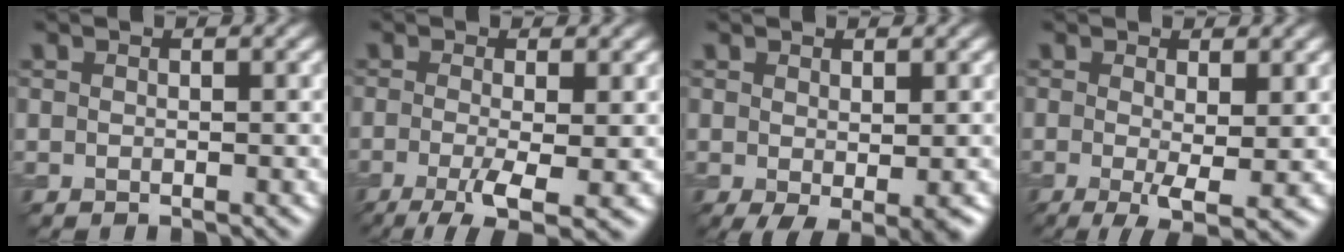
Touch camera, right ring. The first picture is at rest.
{"total": 5.5, "force": [-2.0, 1.4, 4.9], "torque": [-0.085, -0.011, -0.038]}
{"total": 2.5, "force": [-0.6, 0.8, 2.3], "torque": [-0.037, -0.009, -0.004]}
{"total": 3.9, "force": [-0.5, 0.8, 3.8], "torque": [-0.069, -0.014, -0.008]}